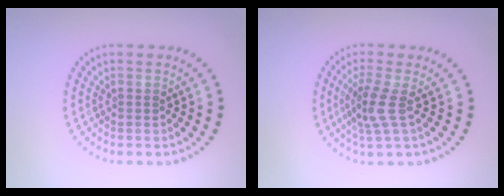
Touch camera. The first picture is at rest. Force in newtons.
{"total": 2.8, "press": 2.1, "slide": 1.8}